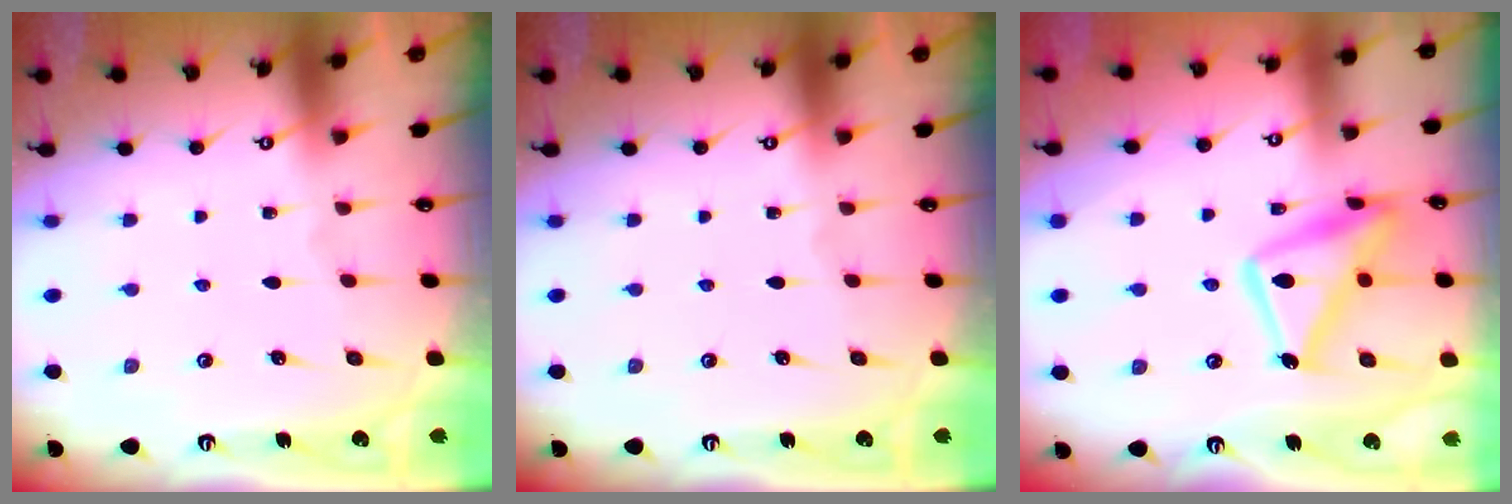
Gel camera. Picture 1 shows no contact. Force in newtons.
{"total": 0.0}
{"total": 15.8, "press": 15.8, "slide": 1.3}